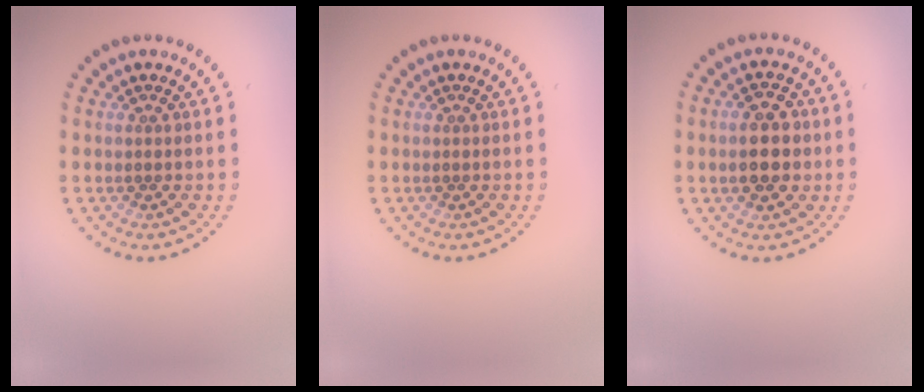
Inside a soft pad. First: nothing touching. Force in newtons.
{"total": 0.0}
{"total": 4.5, "press": 4.5, "slide": 0.4}